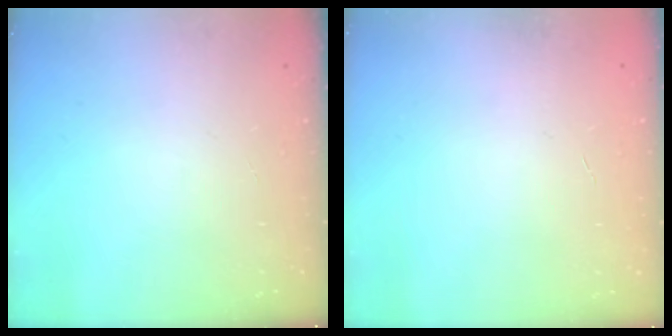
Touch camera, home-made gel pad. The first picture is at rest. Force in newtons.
{"total": 0.0}